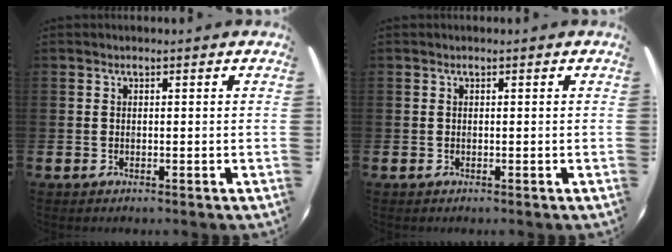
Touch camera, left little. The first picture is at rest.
{"total": 0.0}